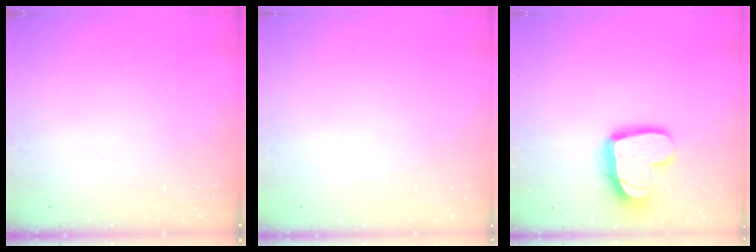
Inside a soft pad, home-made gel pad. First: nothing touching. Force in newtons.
{"total": 0.0}
{"total": 15.3, "press": 15.2, "slide": 1.3}